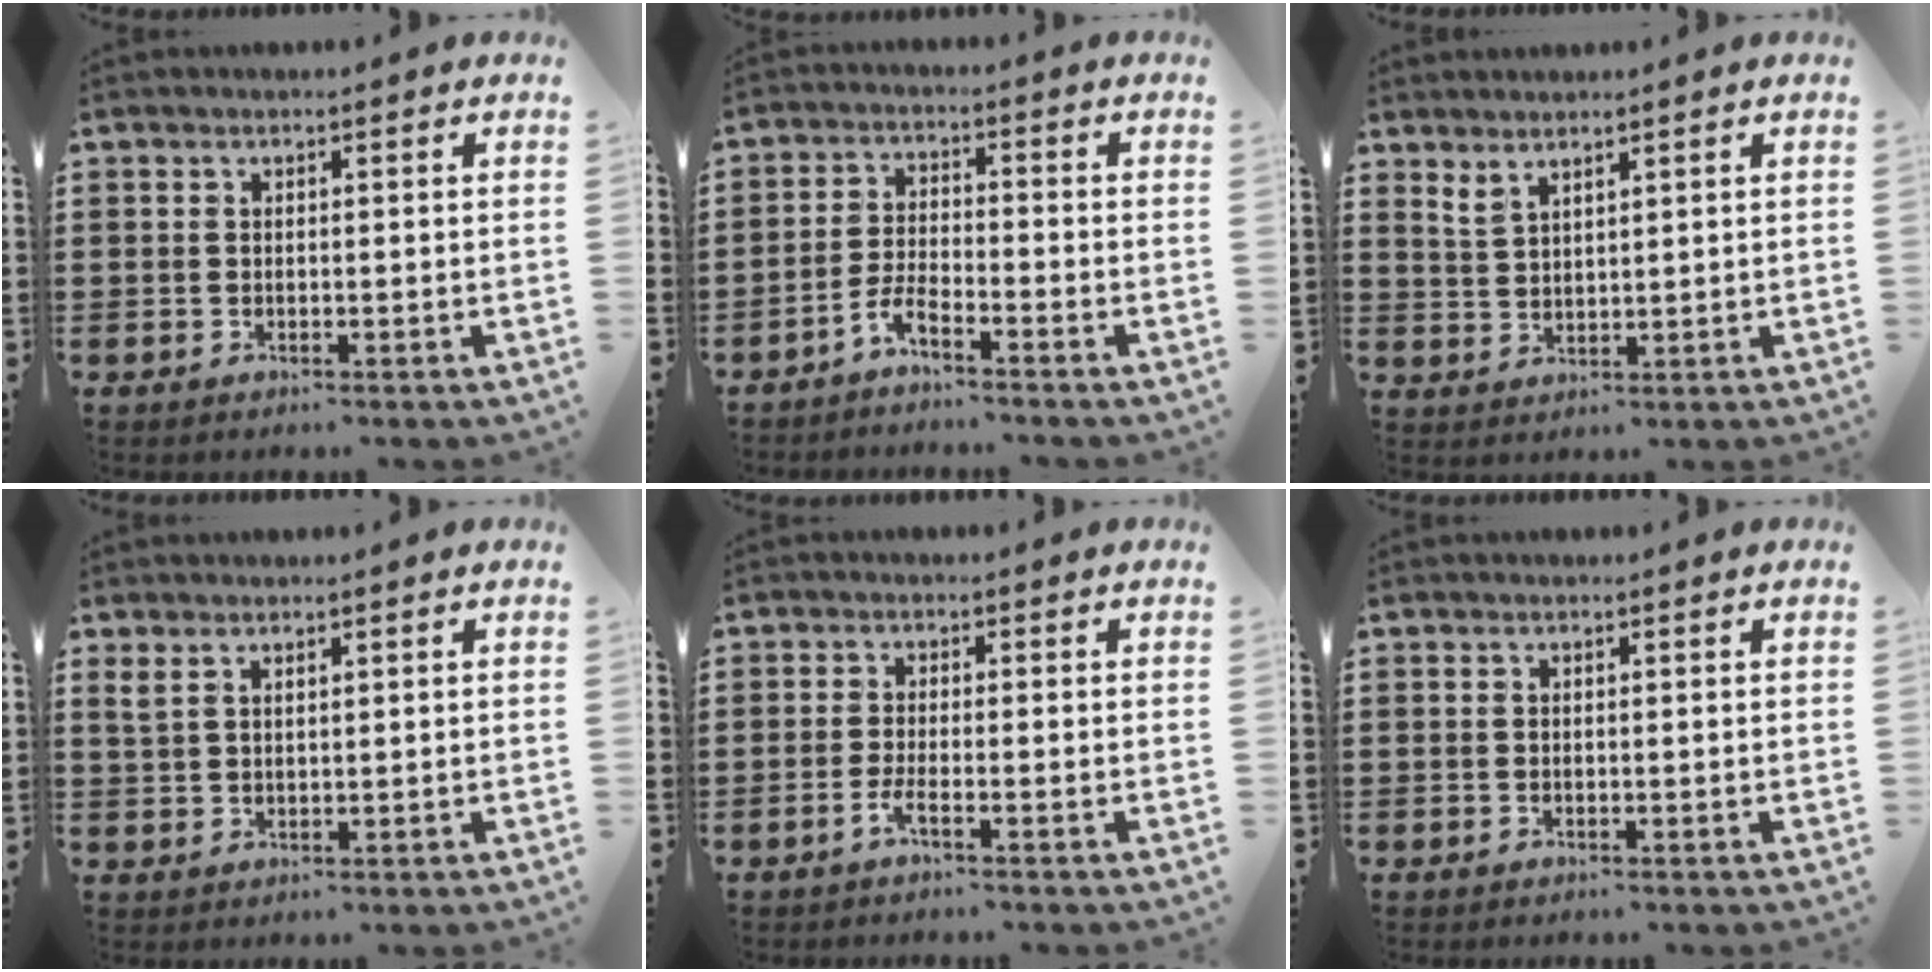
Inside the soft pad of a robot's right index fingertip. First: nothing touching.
{"total": 3.6, "force": [-3.3, 0.1, 1.6], "torque": [-0.046, -0.001, -0.069]}
{"total": 2.3, "force": [2.2, 0.5, 0.7], "torque": [-0.017, 0.006, 0.042]}
{"total": 2.0, "force": [1.5, 0.7, 1.0], "torque": [-0.022, 0.004, 0.029]}
{"total": 2.3, "force": [-1.4, -0.1, 1.8], "torque": [-0.046, -0.010, -0.031]}
{"total": 0.0}